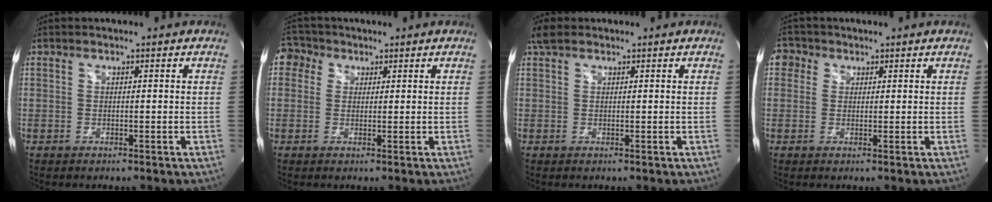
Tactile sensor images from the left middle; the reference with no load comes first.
{"total": 3.5, "force": [1.5, 3.1, 0.7], "torque": [-0.014, 0.014, 0.026]}
{"total": 2.2, "force": [1.7, 1.0, 1.0], "torque": [-0.029, 0.018, 0.034]}
{"total": 2.7, "force": [1.1, 2.4, 0.5], "torque": [-0.004, 0.009, 0.015]}